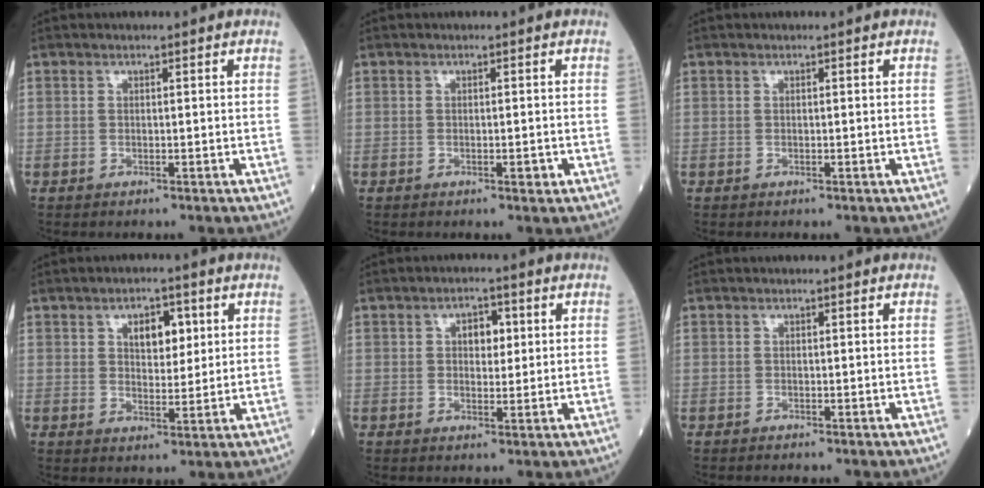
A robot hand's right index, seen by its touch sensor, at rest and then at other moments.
{"total": 1.2, "force": [-0.4, 0.3, 1.1], "torque": [-0.018, -0.002, -0.004]}
{"total": 0.0}
{"total": 5.0, "force": [1.9, 2.6, 3.8], "torque": [-0.056, 0.005, 0.032]}
{"total": 3.4, "force": [0.9, 2.0, 2.6], "torque": [-0.036, 0.008, 0.013]}
{"total": 0.0}